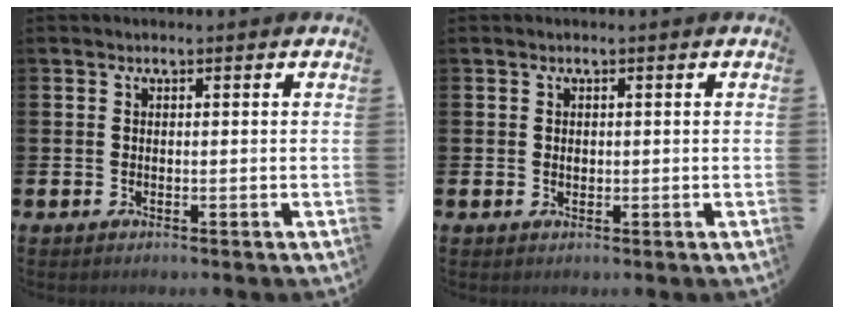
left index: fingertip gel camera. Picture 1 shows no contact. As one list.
[{"total": 0.7, "force": [0.2, 0.5, 0.4], "torque": [0.000, 0.000, 0.000]}]